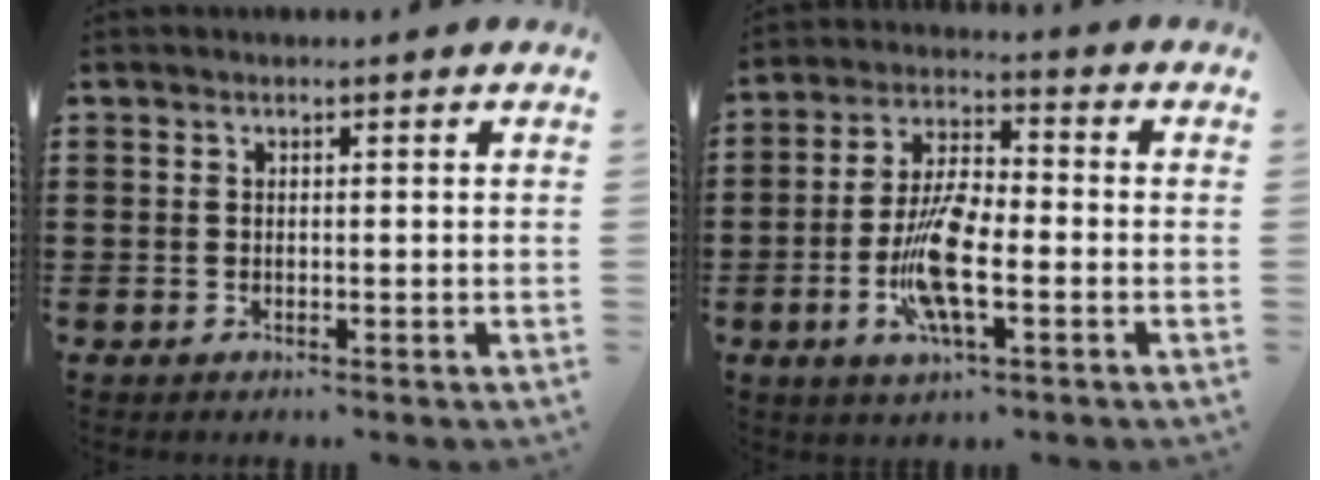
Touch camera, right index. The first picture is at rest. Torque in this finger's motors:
{"motor_torque": [2.14, 0.00, 0.58, 0.21]}